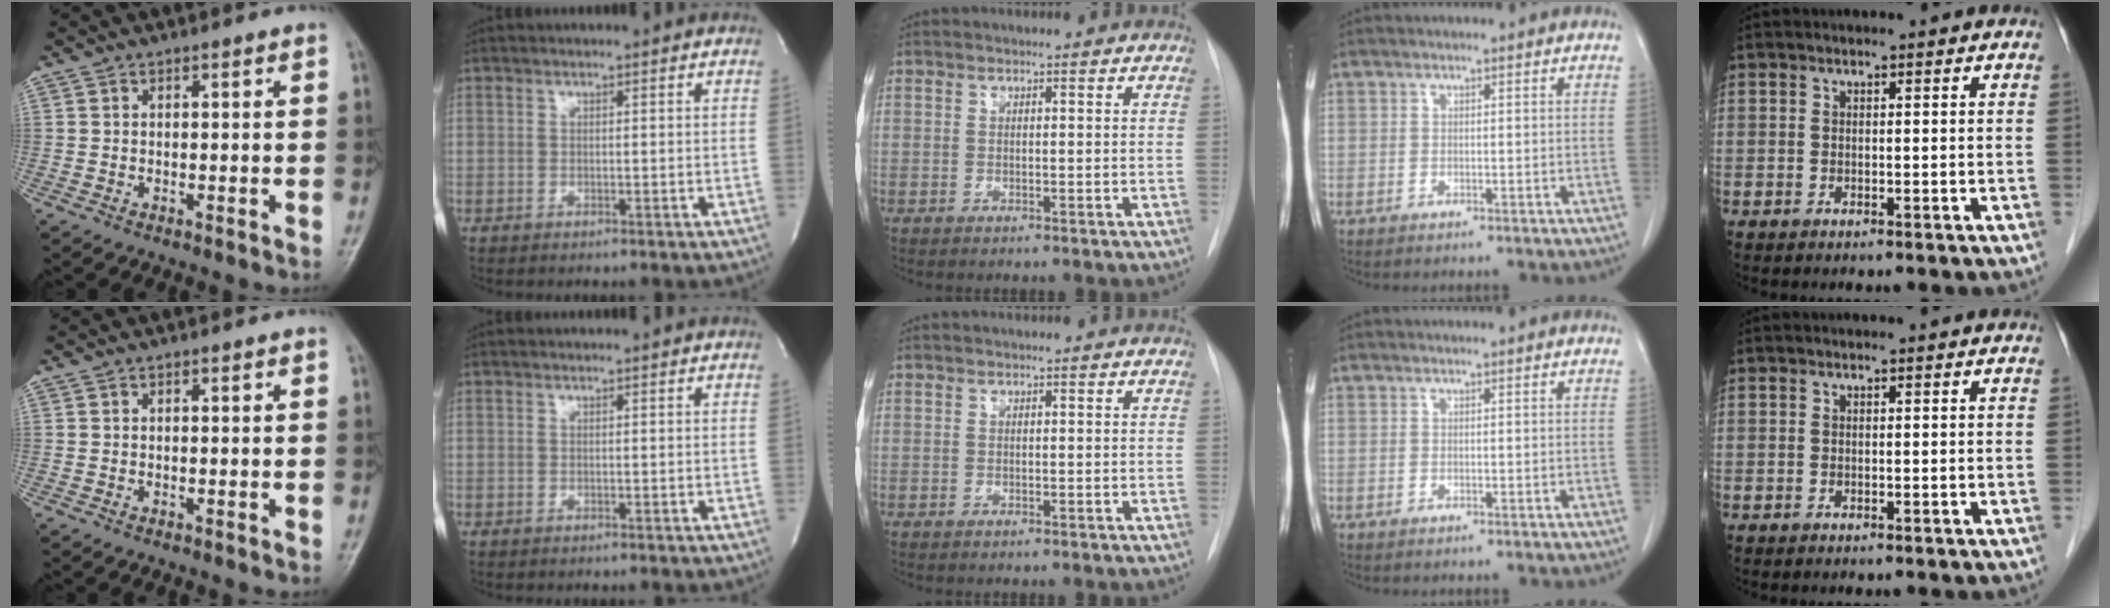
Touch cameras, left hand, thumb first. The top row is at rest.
{}